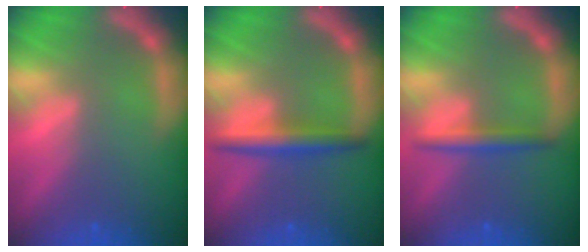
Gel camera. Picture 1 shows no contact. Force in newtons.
{"total": 3.5}
{"total": 2.5}